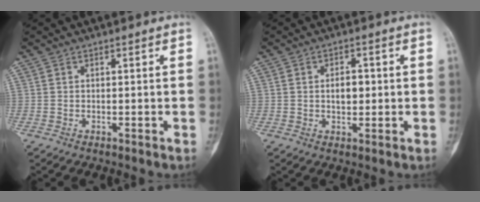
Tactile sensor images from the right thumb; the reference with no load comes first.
{"total": 3.6, "force": [0.1, 2.2, 2.8], "torque": [-0.031, 0.004, 0.002]}